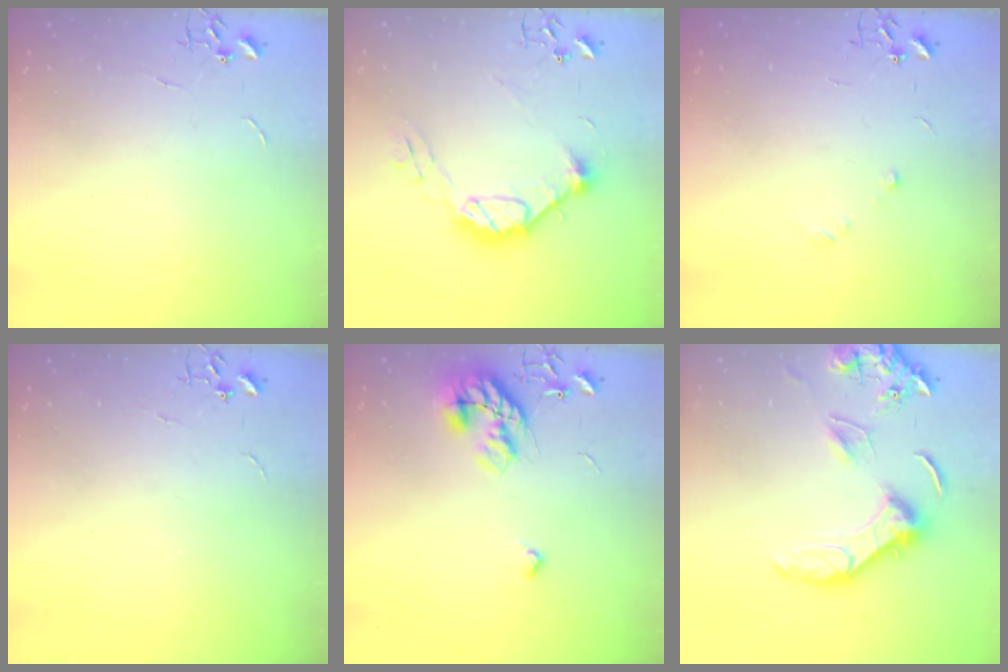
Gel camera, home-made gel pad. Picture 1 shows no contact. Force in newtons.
{"total": 12.7, "press": 12.7, "slide": 1.0}
{"total": 5.7, "press": 5.6, "slide": 0.6}
{"total": 0.0}
{"total": 13.8, "press": 13.8, "slide": 0.5}
{"total": 14.7, "press": 14.7, "slide": 1.4}